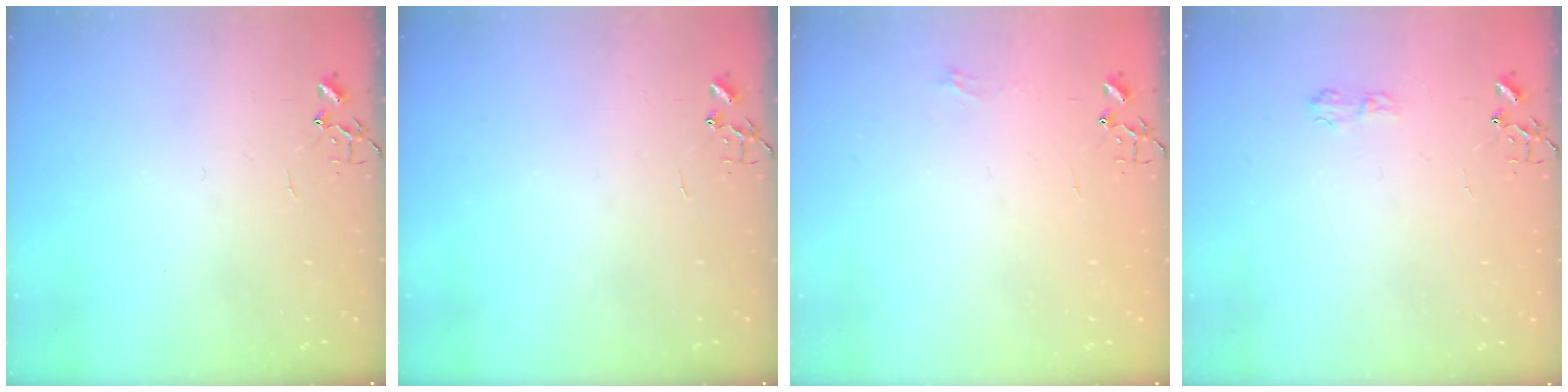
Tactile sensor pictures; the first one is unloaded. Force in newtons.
{"total": 0.0}
{"total": 4.4, "press": 4.4, "slide": 0.5}
{"total": 4.1, "press": 4.1, "slide": 0.6}